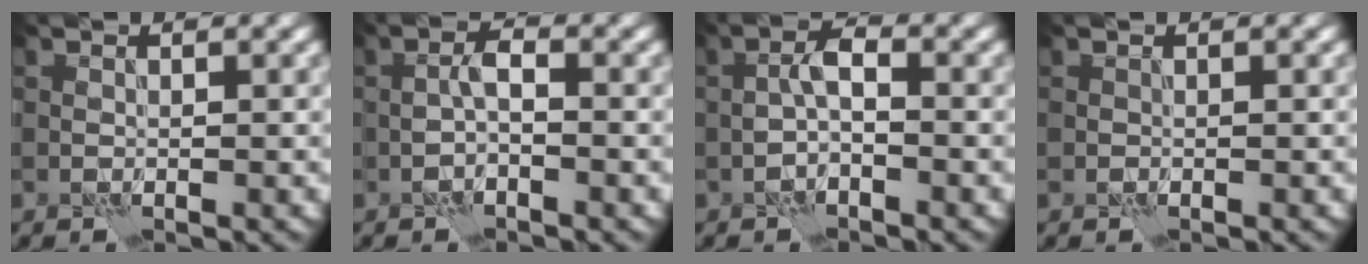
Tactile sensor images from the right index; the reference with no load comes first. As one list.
[{"total": 1.8, "force": [-0.7, 0.5, 1.5], "torque": [-0.026, 0.010, -0.017]}, {"total": 2.3, "force": [-0.7, 0.8, 2.0], "torque": [-0.034, 0.012, -0.020]}, {"total": 0.0}]